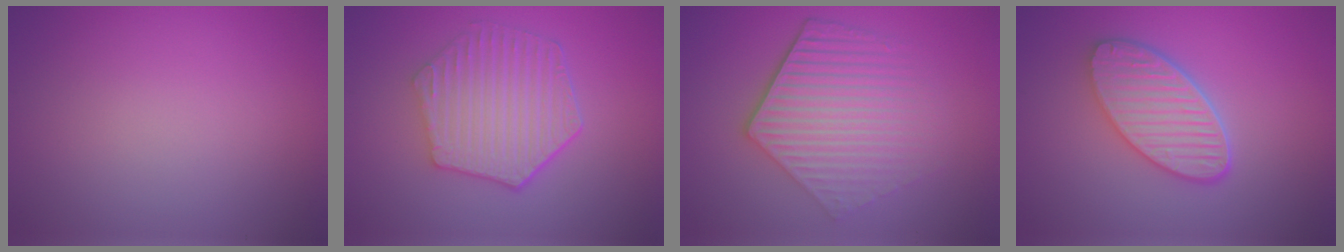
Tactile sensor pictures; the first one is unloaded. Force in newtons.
{"total": 6.2, "press": 4.6, "slide": 4.1}
{"total": 6.1, "press": 4.4, "slide": 4.2}
{"total": 5.3, "press": 4.4, "slide": 3.0}